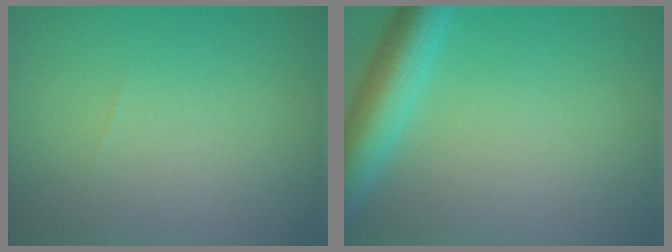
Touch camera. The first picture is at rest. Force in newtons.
{"total": 5.5, "press": 5.5, "slide": 0.2}